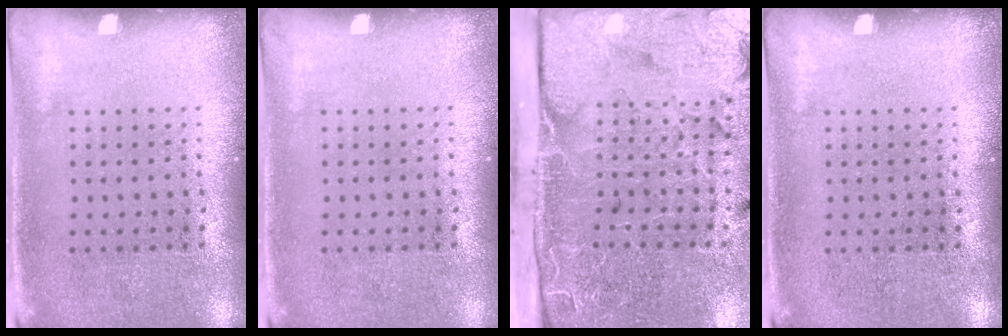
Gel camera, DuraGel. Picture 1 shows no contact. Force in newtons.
{"total": 0.0}
{"total": 5.1, "press": 4.0, "slide": 3.2}
{"total": 0.0}